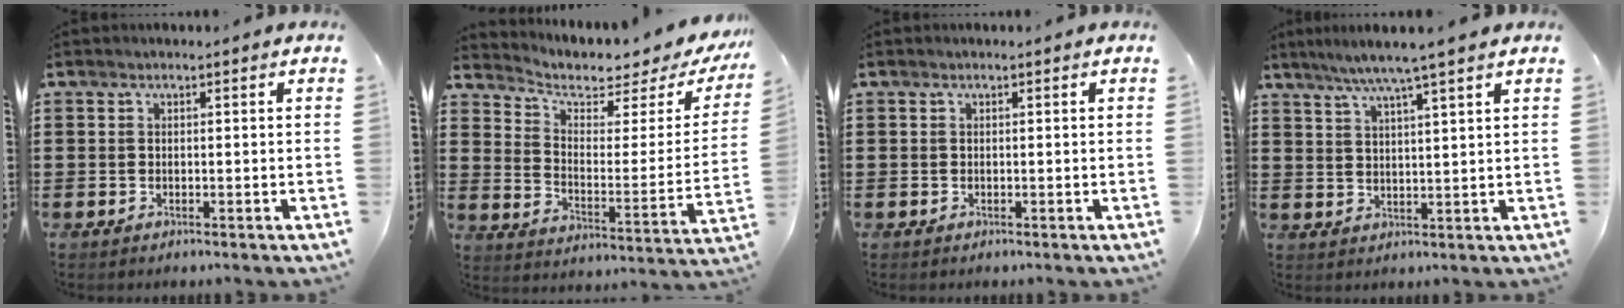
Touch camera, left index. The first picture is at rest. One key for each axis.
{"total": 4.2, "fx": 3.2, "fy": 1.6, "fz": 2.2, "tx": -0.057, "ty": -0.027, "tz": 0.047}
{"total": 0.0}
{"total": 5.5, "fx": 4.4, "fy": -0.8, "fz": 3.3, "tx": -0.075, "ty": -0.013, "tz": 0.075}